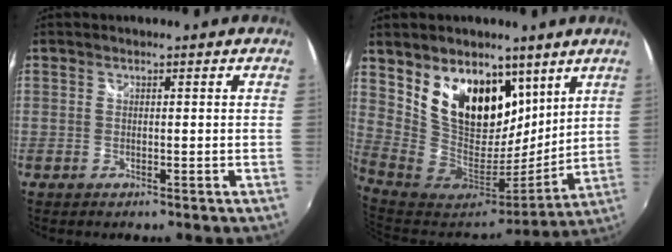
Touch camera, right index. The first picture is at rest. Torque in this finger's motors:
{"motor_torque": [1.20, 0.94, 0.53, 0.17]}